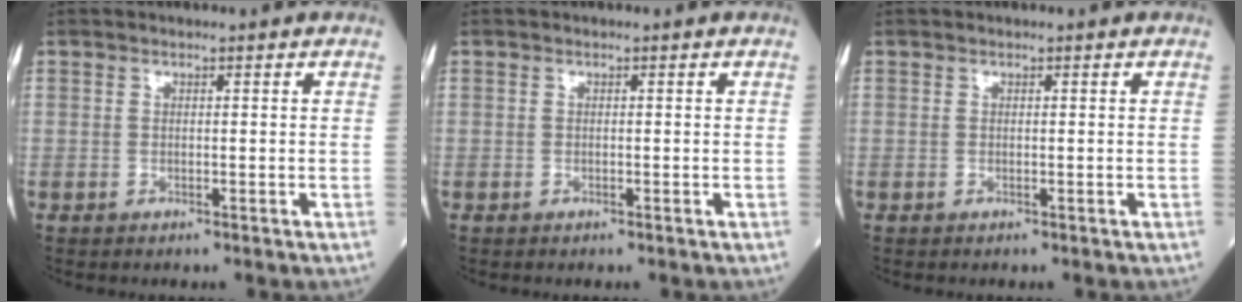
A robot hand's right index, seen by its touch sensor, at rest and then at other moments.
{"total": 0.0}
{"total": 0.0}